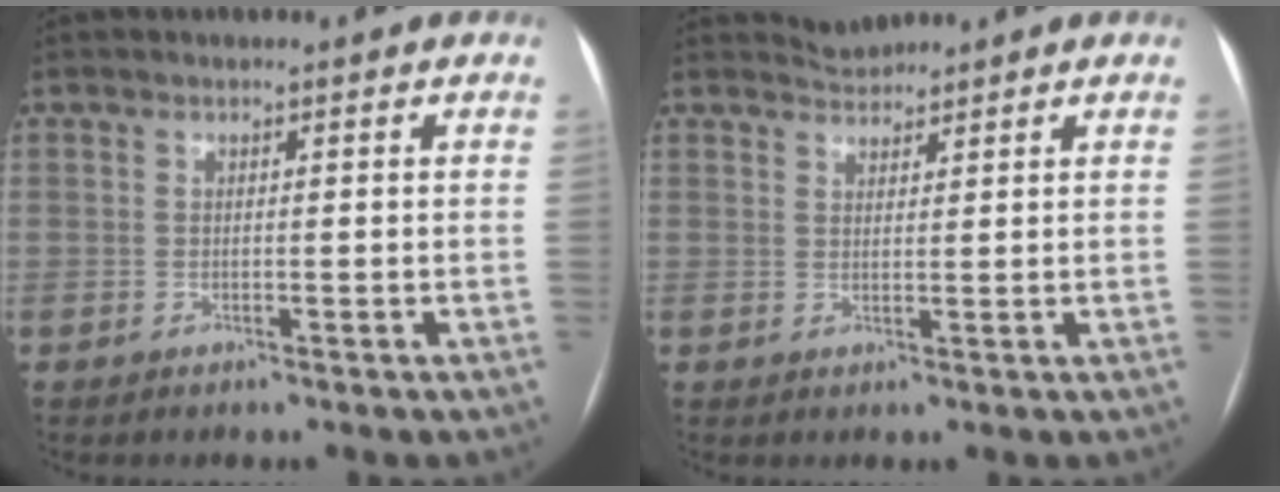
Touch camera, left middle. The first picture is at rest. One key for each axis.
{"total": 2.1, "fx": 2.0, "fy": 0.0, "fz": -0.5, "tx": 0.002, "ty": 0.005, "tz": 0.041}